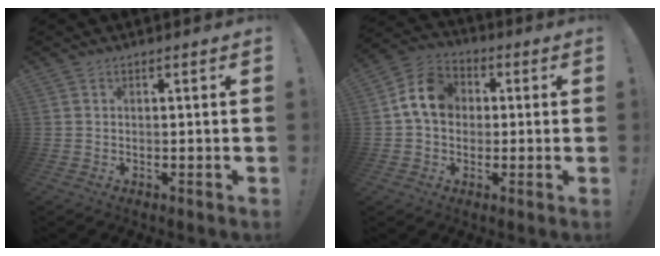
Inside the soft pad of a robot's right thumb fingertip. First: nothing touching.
{"total": 11.4, "force": [1.7, 9.2, 6.5], "torque": [-0.098, 0.020, 0.041]}